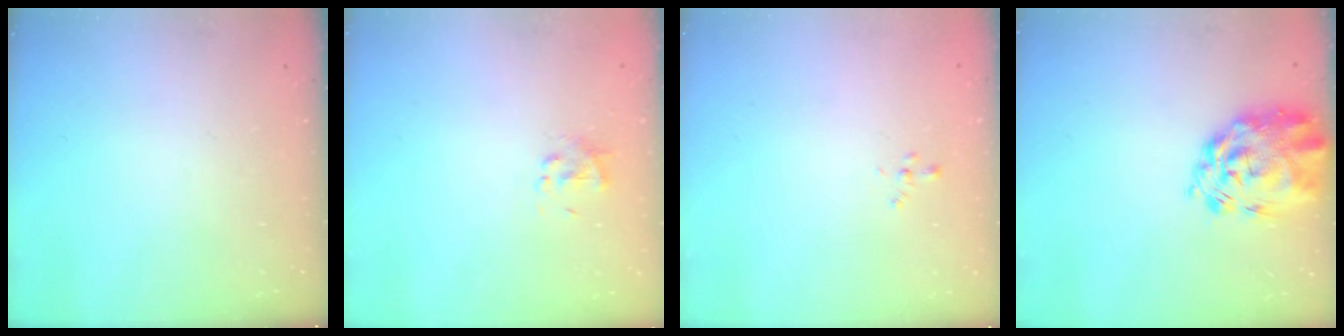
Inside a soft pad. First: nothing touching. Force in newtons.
{"total": 2.5, "press": 2.5, "slide": 0.6}
{"total": 0.7, "press": 0.6, "slide": 0.4}
{"total": 3.1, "press": 2.8, "slide": 1.5}